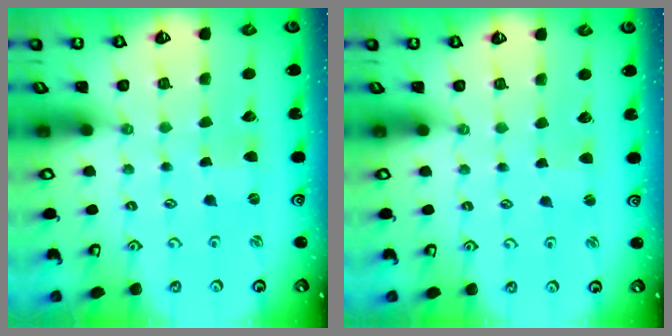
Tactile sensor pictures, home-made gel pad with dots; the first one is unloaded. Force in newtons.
{"total": 1.1, "press": 1.1, "slide": 0.2}